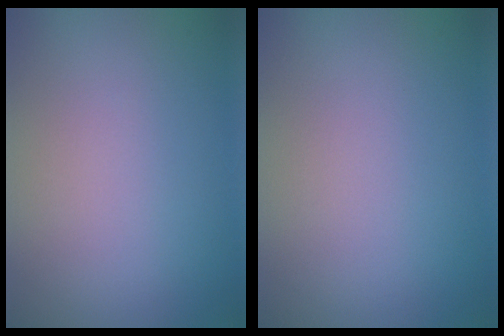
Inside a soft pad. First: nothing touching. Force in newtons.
{"total": 0.0}